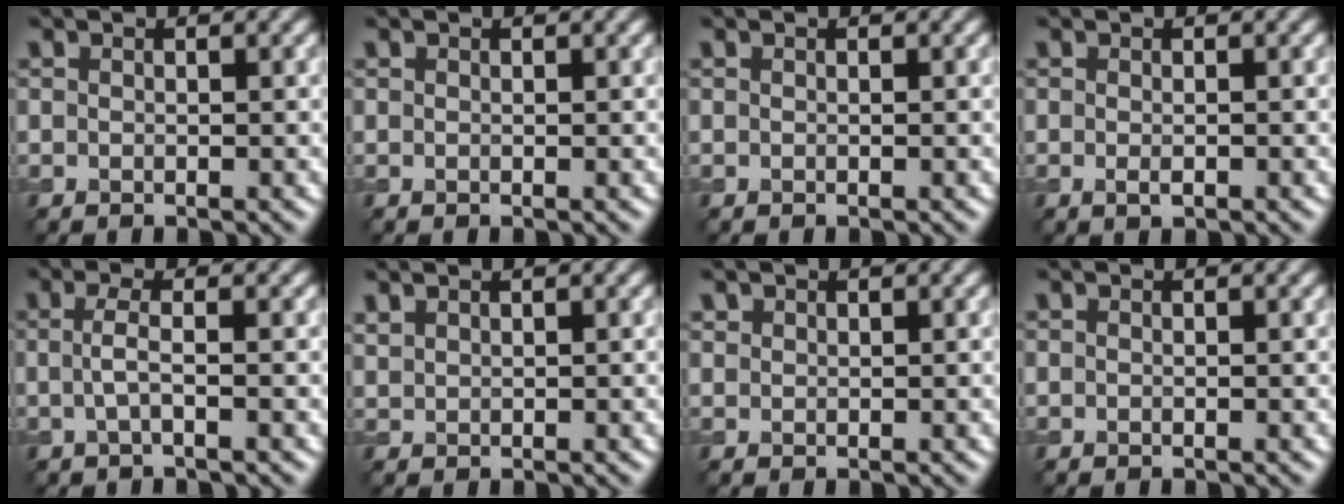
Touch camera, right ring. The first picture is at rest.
{"total": 0.0}
{"total": 0.0}
{"total": 0.8, "force": [-0.2, 0.3, 0.7], "torque": [-0.015, -0.003, -0.002]}
{"total": 1.8, "force": [-0.1, 0.4, 1.8], "torque": [-0.039, 0.001, -0.004]}
{"total": 0.8, "force": [0.8, 0.2, 0.1], "torque": [-0.007, 0.000, 0.022]}
{"total": 0.7, "force": [0.6, 0.5, 0.0], "torque": [0.002, 0.000, 0.013]}
{"total": 0.0}